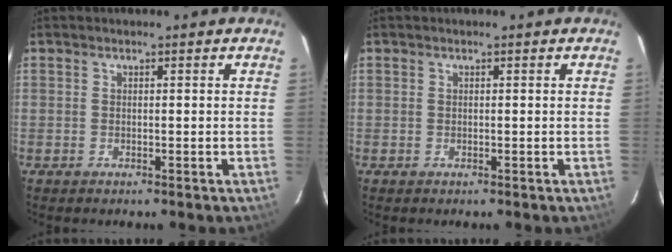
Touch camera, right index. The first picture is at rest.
{"total": 0.0}